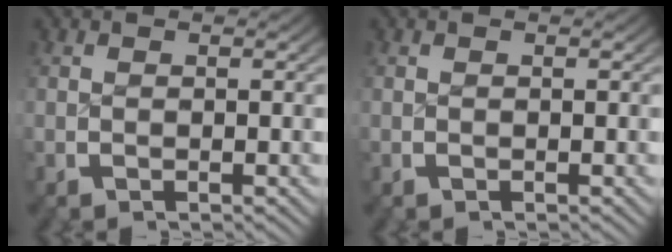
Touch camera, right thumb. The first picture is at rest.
{"total": 0.0}